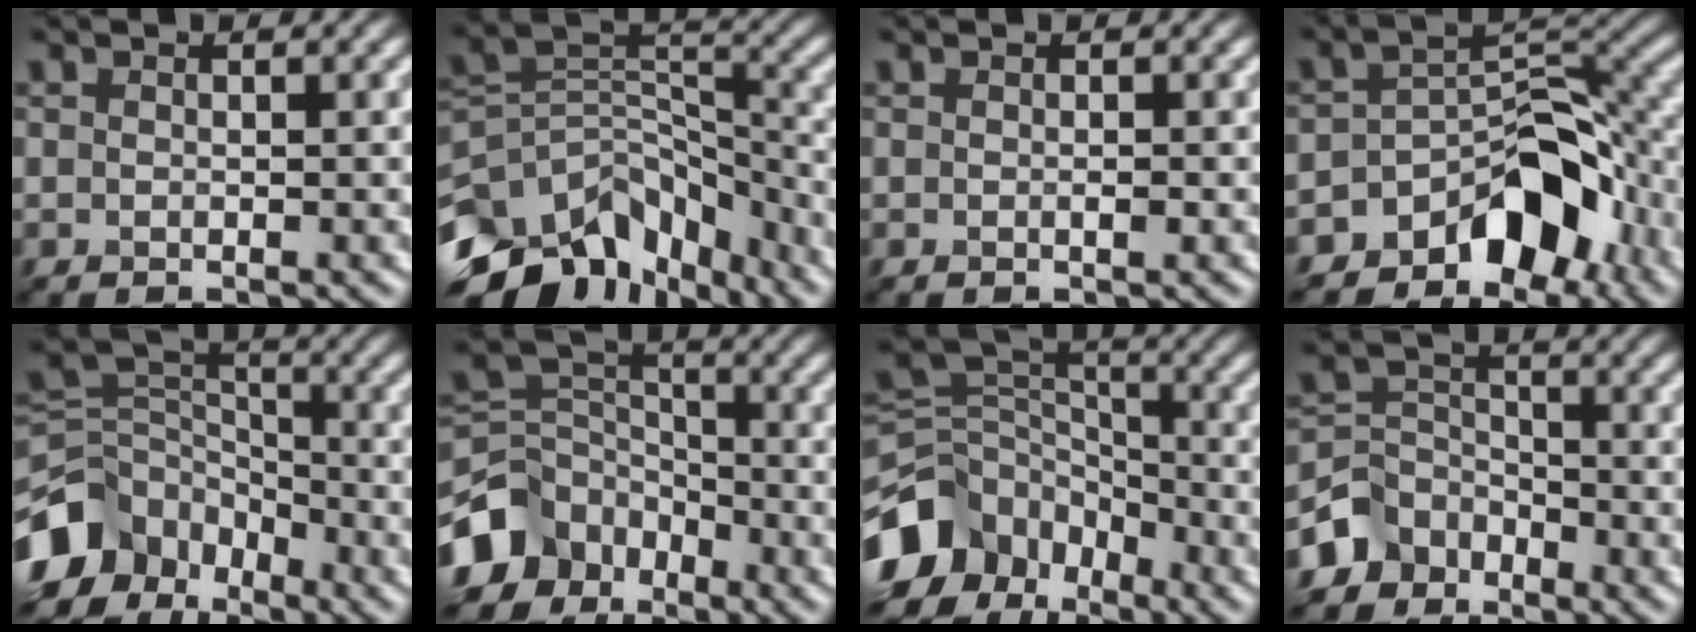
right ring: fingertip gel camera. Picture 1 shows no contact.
{"total": 11.4, "force": [-7.2, 6.9, 5.7], "torque": [-0.124, 0.013, -0.121]}
{"total": 0.6, "force": [0.0, 0.1, 0.6], "torque": [-0.014, 0.000, 0.001]}
{"total": 8.7, "force": [-5.8, 4.6, 4.6], "torque": [-0.040, 0.004, -0.105]}
{"total": 8.7, "force": [-5.4, 5.8, 3.7], "torque": [-0.070, 0.003, -0.117]}
{"total": 7.4, "force": [-4.6, 5.2, 2.6], "torque": [-0.047, -0.001, -0.101]}
{"total": 10.1, "force": [-5.6, 7.0, 4.6], "torque": [-0.097, 0.008, -0.115]}
{"total": 4.2, "force": [-3.0, 2.9, 0.1], "torque": [-0.002, 0.004, -0.072]}